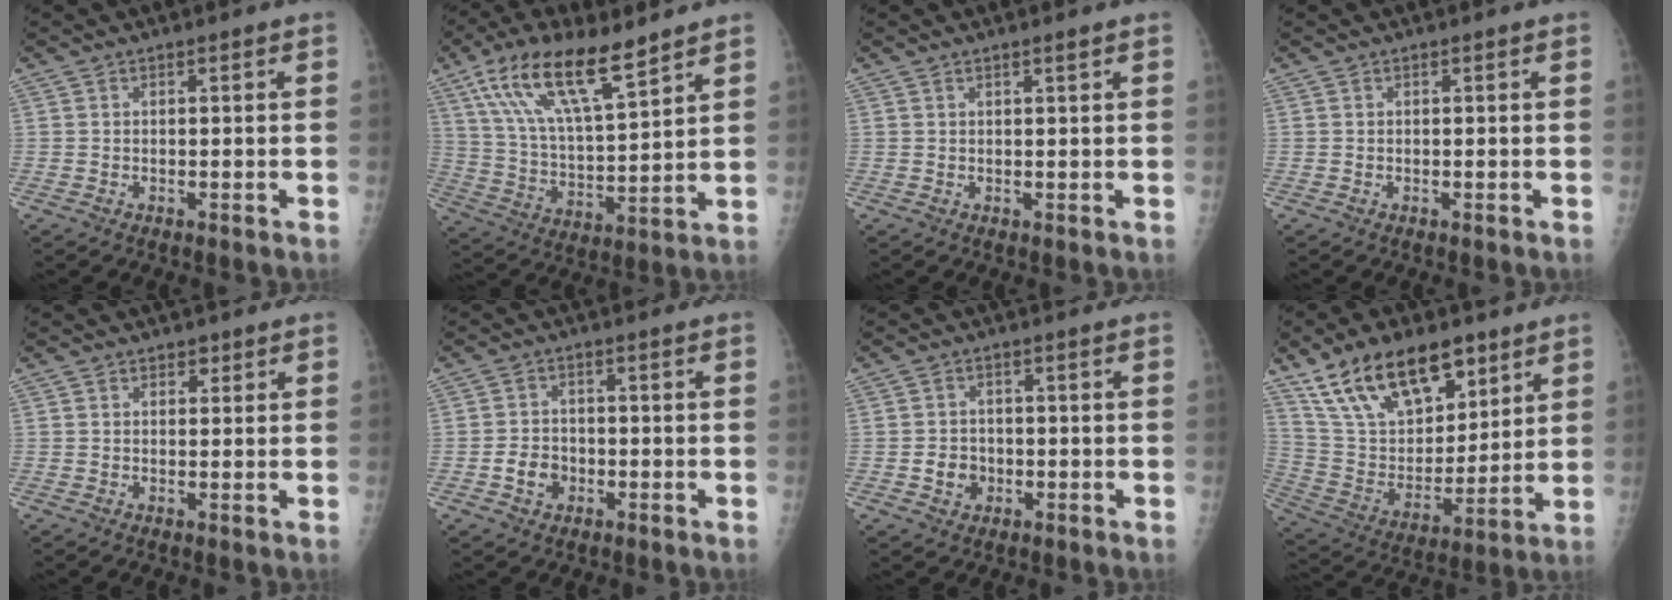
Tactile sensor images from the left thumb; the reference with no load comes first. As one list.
[{"total": 17.1, "force": [10.7, 5.4, 12.3], "torque": [-0.209, -0.040, 0.207]}, {"total": 0.9, "force": [0.6, 0.0, 0.6], "torque": [-0.009, -0.004, 0.012]}, {"total": 0.0}, {"total": 1.5, "force": [0.9, 1.1, 0.5], "torque": [0.007, -0.005, 0.011]}, {"total": 4.4, "force": [-1.5, 3.6, 2.1], "torque": [-0.021, 0.012, -0.026]}, {"total": 3.8, "force": [-1.0, 3.4, 1.5], "torque": [-0.009, 0.006, -0.014]}, {"total": 21.5, "force": [13.5, 10.9, 12.7], "torque": [-0.186, -0.043, 0.253]}]